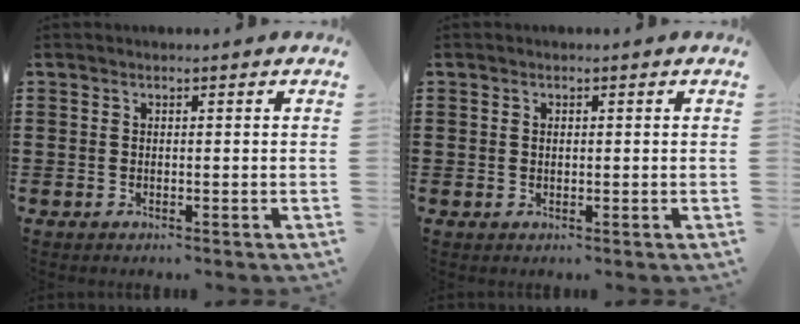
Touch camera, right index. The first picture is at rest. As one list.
[{"total": 0.5, "force": [0.1, 0.3, 0.4], "torque": [-0.009, 0.002, 0.002]}]